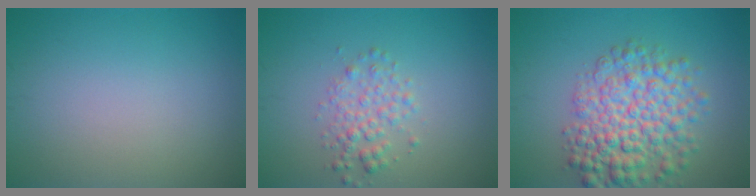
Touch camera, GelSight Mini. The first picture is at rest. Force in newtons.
{"total": 2.4, "press": 2.4, "slide": 0.1}
{"total": 7.3, "press": 7.3, "slide": 0.2}